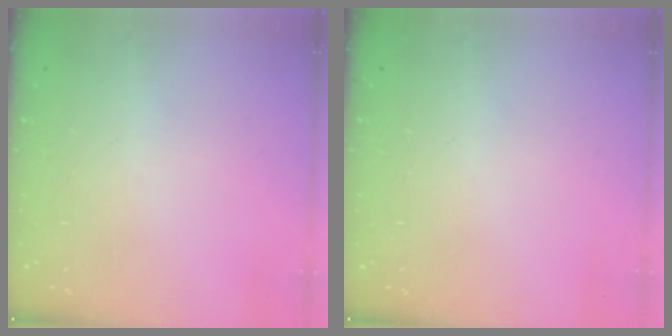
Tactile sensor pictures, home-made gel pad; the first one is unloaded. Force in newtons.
{"total": 0.0}